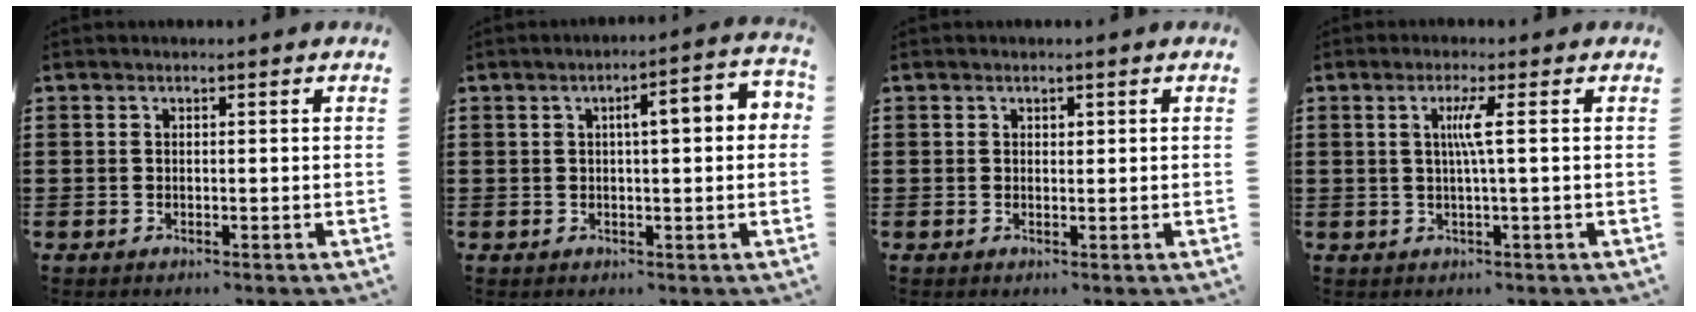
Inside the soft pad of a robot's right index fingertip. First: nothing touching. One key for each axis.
{"total": 4.8, "fx": 0.6, "fy": 0.9, "fz": 4.6, "tx": -0.070, "ty": 0.001, "tz": 0.002}
{"total": 0.6, "fx": 0.3, "fy": 0.4, "fz": 0.2, "tx": -0.005, "ty": 0.003, "tz": 0.006}
{"total": 3.4, "fx": 0.4, "fy": -0.5, "fz": 3.3, "tx": -0.065, "ty": -0.005, "tz": 0.001}